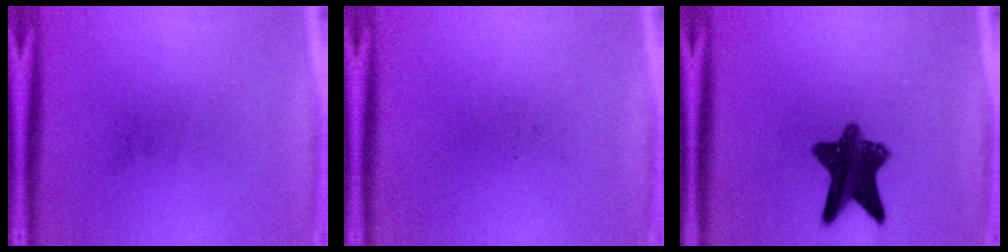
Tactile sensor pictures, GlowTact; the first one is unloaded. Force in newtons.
{"total": 0.0}
{"total": 10.0}